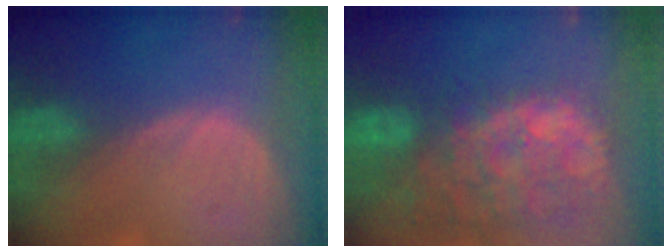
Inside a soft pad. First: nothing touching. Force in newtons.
{"total": 14.5, "press": 11.7, "slide": 8.6}